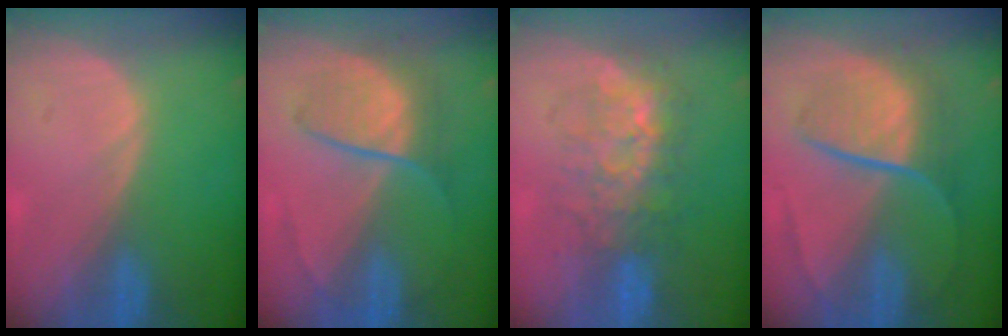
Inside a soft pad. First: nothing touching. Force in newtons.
{"total": 6.4, "press": 6.4, "slide": 0.7}
{"total": 7.7, "press": 7.5, "slide": 1.6}
{"total": 9.1, "press": 7.7, "slide": 5.0}